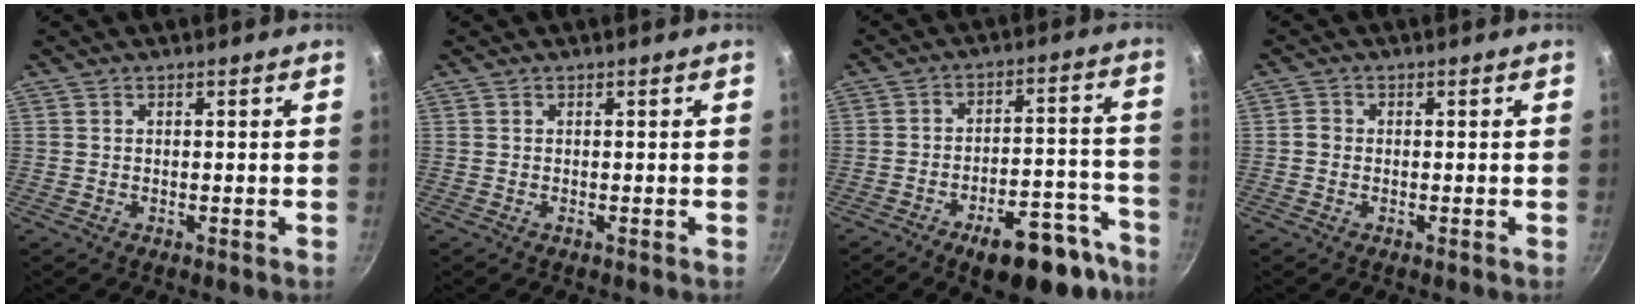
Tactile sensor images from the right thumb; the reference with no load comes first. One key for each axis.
{"total": 0.0}
{"total": 15.2, "fx": -10.1, "fy": 5.7, "fz": 9.8, "tx": -0.109, "ty": 0.085, "tz": -0.147}
{"total": 1.5, "fx": -0.2, "fy": 1.3, "fz": 0.7, "tx": -0.006, "ty": 0.004, "tz": -0.008}